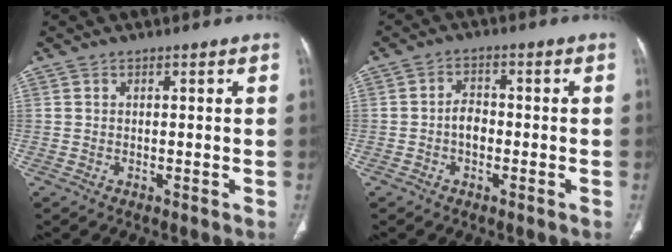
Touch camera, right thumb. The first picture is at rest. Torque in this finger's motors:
{"motor_torque": [2.13, 2.88, 0.52, -0.45, 0.00]}